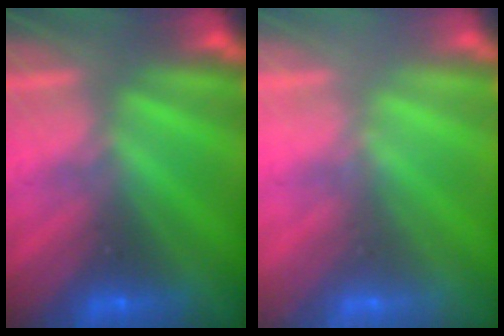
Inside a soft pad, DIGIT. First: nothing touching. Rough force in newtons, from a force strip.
{"total": 2.2}